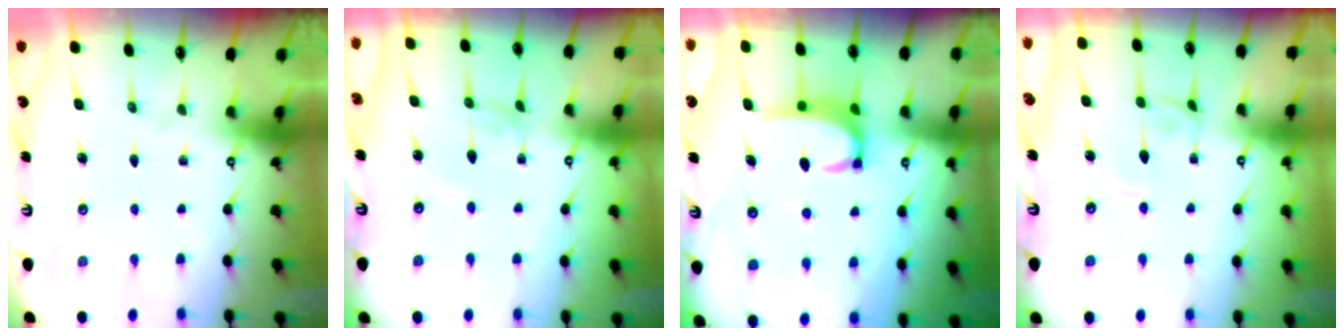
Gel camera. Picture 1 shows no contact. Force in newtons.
{"total": 2.7, "press": 2.7, "slide": 0.1}
{"total": 2.8, "press": 2.8, "slide": 0.3}
{"total": 2.0, "press": 2.0, "slide": 0.2}